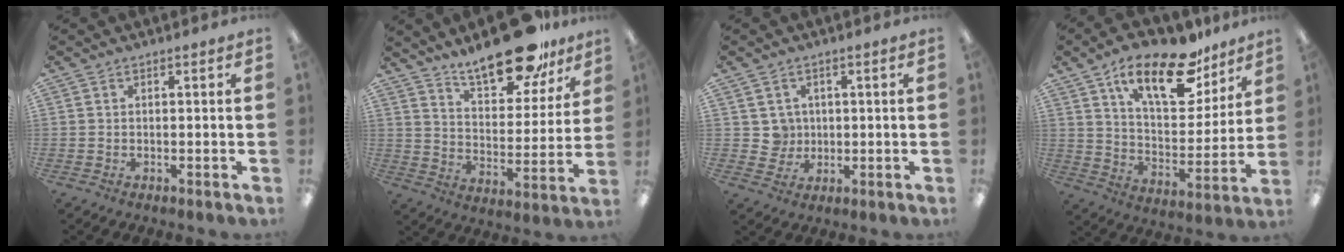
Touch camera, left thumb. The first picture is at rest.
{"total": 17.9, "force": [14.7, 6.1, 8.2], "torque": [-0.121, -0.099, 0.252]}
{"total": 4.2, "force": [1.3, 4.0, -0.1], "torque": [0.002, 0.001, 0.021]}
{"total": 20.2, "force": [13.2, 8.6, 12.6], "torque": [-0.194, -0.075, 0.221]}